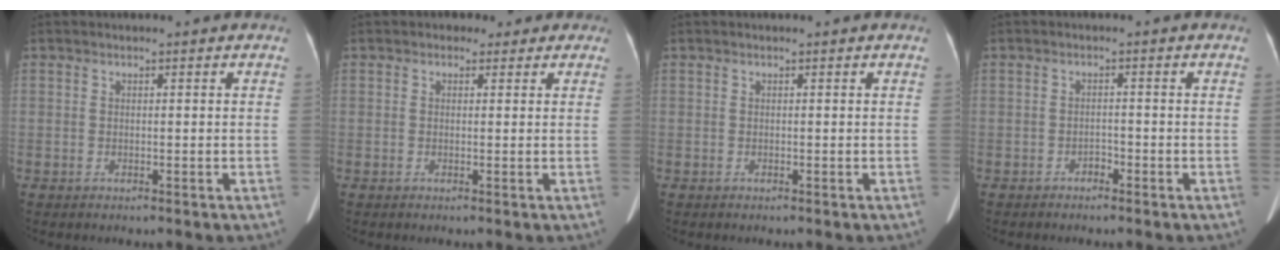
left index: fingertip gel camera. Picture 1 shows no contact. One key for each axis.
{"total": 2.5, "fx": 1.4, "fy": 1.9, "fz": 0.5, "tx": 0.006, "ty": 0.010, "tz": 0.011}
{"total": 0.0}
{"total": 1.3, "fx": -1.2, "fy": 0.4, "fz": 0.4, "tx": -0.004, "ty": 0.000, "tz": -0.018}